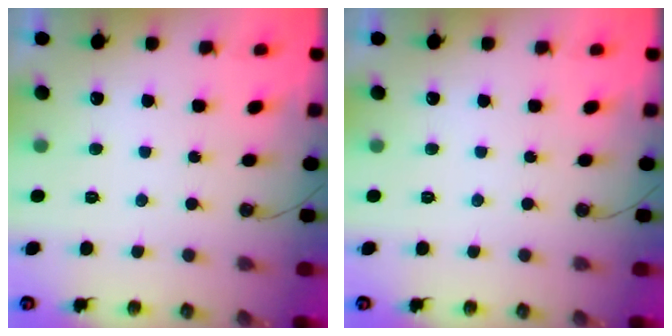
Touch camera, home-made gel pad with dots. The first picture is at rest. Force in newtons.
{"total": 0.0}